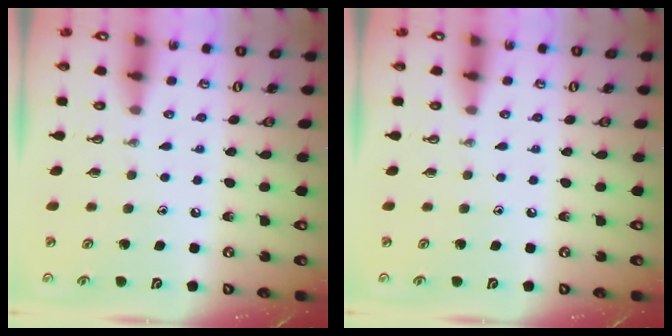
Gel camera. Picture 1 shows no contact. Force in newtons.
{"total": 0.0}